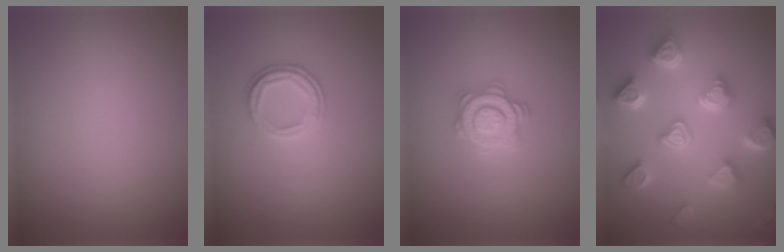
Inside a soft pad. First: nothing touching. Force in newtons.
{"total": 2.6, "press": 2.4, "slide": 0.8}
{"total": 3.3, "press": 3.2, "slide": 0.9}
{"total": 6.9, "press": 6.1, "slide": 3.3}